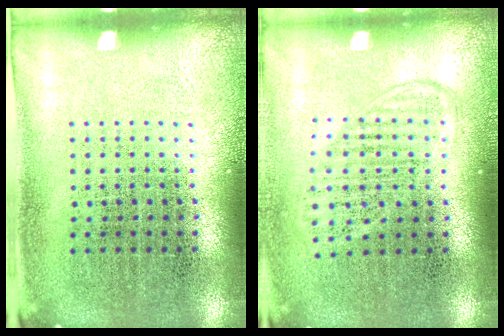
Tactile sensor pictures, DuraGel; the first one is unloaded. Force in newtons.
{"total": 1.3, "press": 1.2, "slide": 0.6}